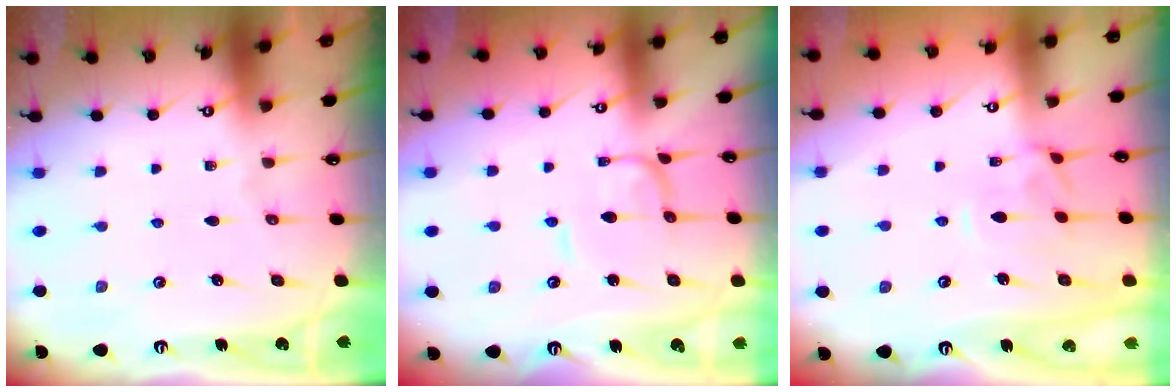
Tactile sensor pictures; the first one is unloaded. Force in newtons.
{"total": 1.2, "press": 1.2, "slide": 0.3}
{"total": 0.7, "press": 0.3, "slide": 0.6}